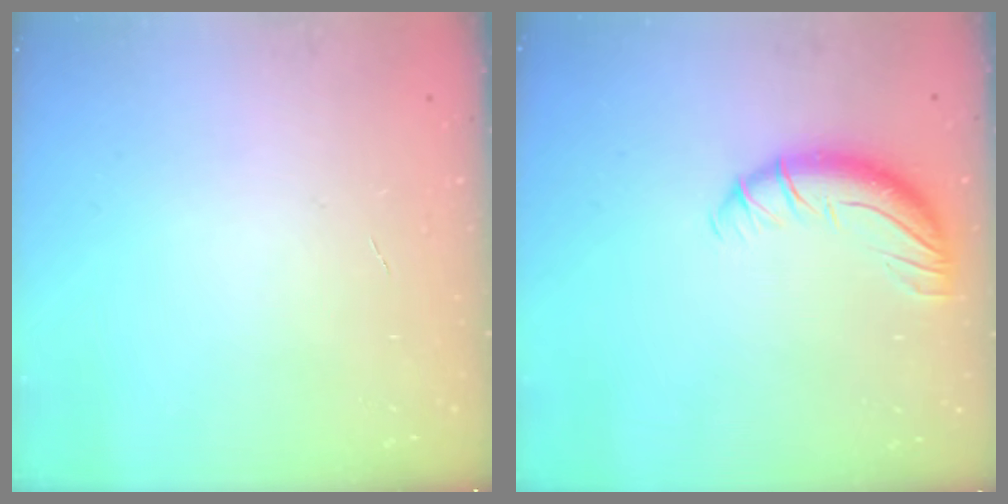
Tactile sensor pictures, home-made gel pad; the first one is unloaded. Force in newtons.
{"total": 9.9, "press": 9.6, "slide": 2.5}